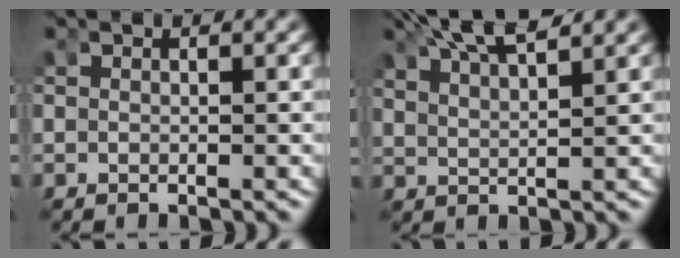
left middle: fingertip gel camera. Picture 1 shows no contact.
{"total": 5.7, "force": [4.6, 1.9, 2.9], "torque": [-0.068, 0.005, 0.077]}